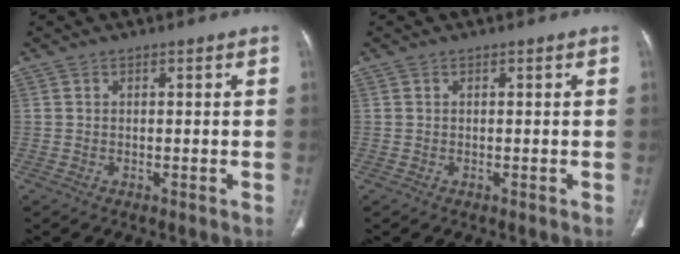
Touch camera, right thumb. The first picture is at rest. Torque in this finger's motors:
{"motor_torque": [0.00, 0.00, -0.21, 0.21, 0.00]}